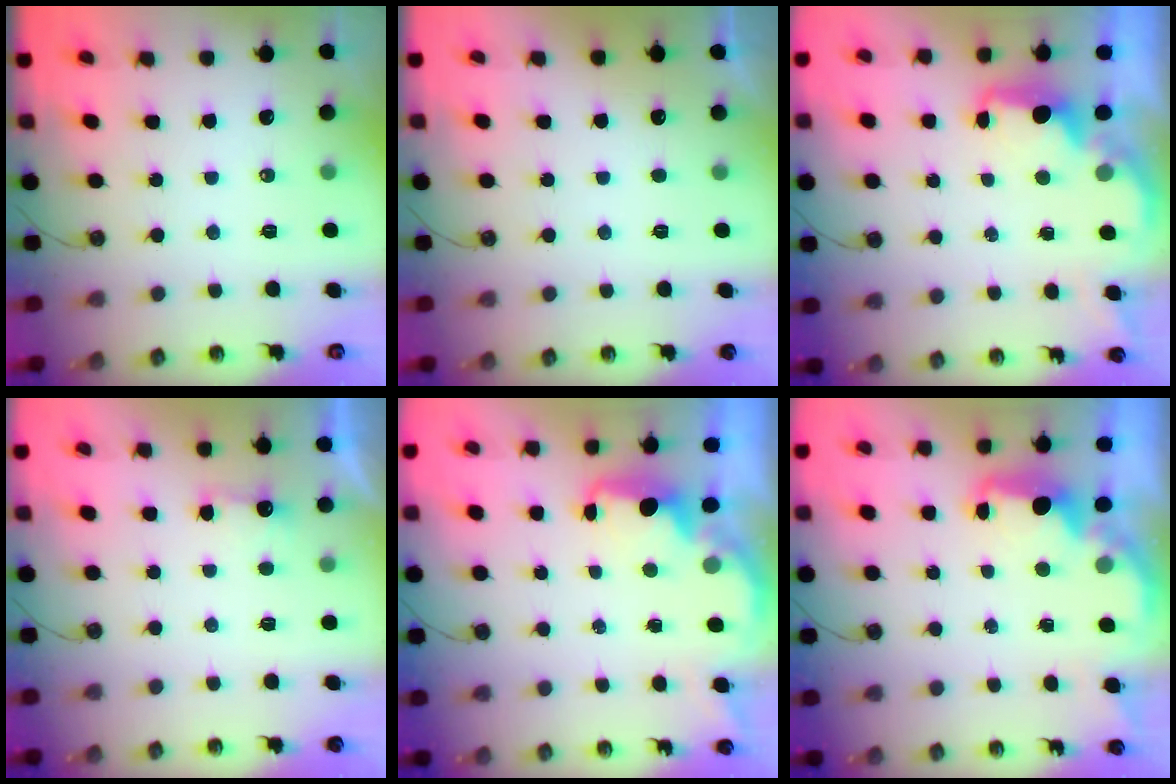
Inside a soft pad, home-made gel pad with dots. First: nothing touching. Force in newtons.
{"total": 0.0}
{"total": 2.0, "press": 1.9, "slide": 0.7}
{"total": 2.3, "press": 2.2, "slide": 0.8}
{"total": 2.1, "press": 2.0, "slide": 0.8}
{"total": 2.3, "press": 2.2, "slide": 0.7}